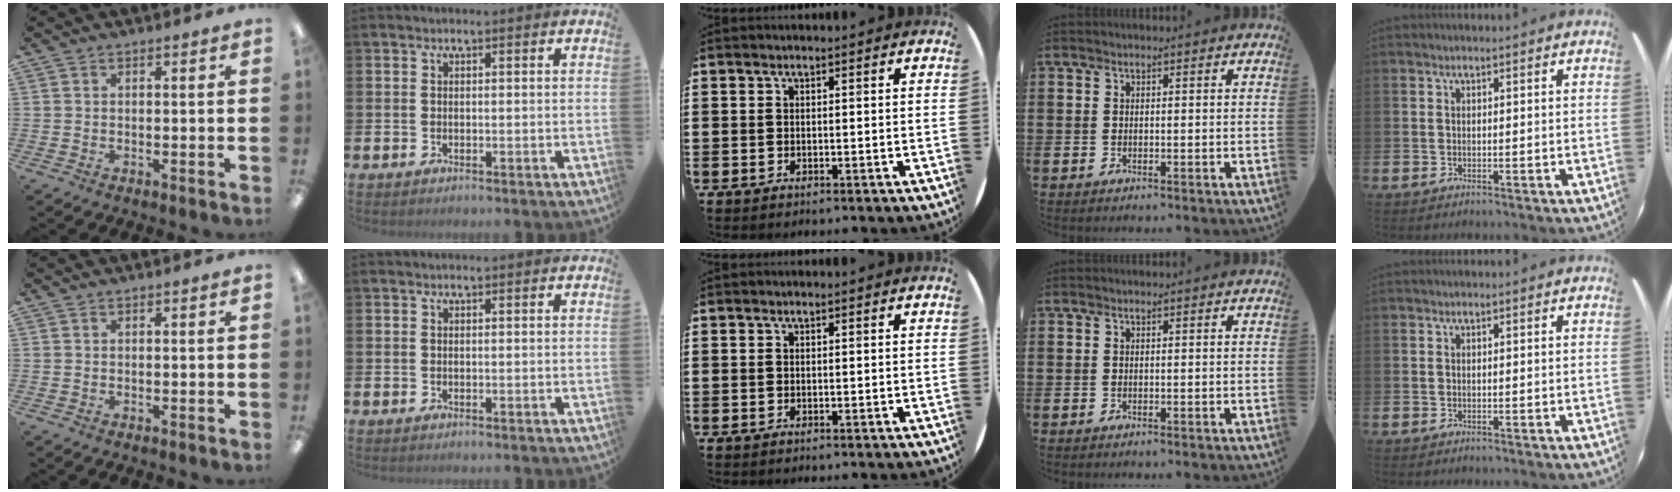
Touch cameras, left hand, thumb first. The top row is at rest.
{}